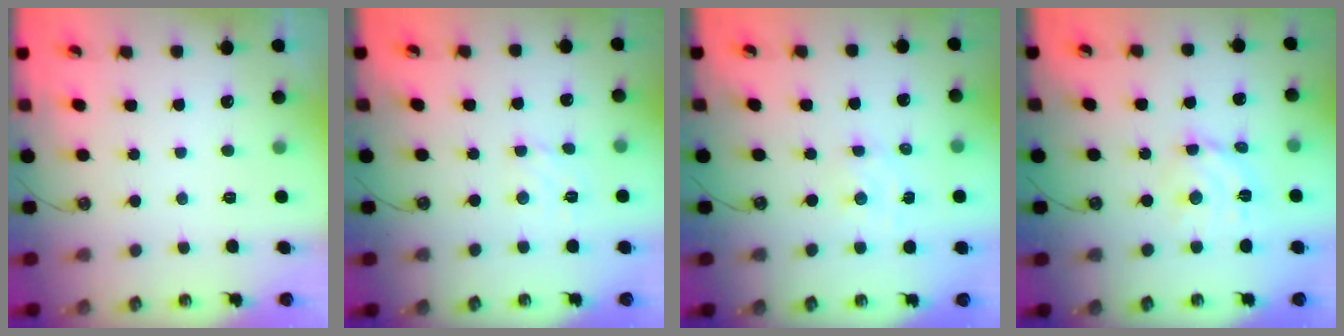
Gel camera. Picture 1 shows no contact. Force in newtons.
{"total": 2.3, "press": 2.3, "slide": 0.5}
{"total": 2.0, "press": 2.0, "slide": 0.3}
{"total": 8.7, "press": 8.7, "slide": 0.5}